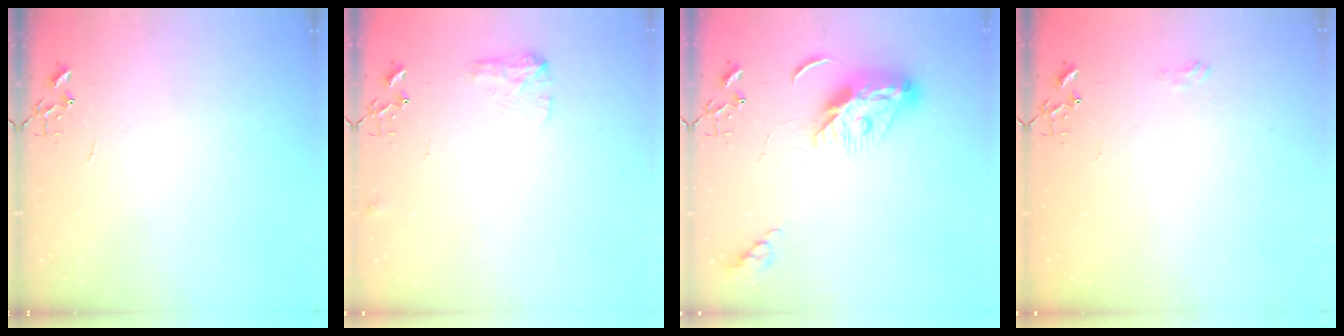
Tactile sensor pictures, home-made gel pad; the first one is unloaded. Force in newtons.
{"total": 8.3, "press": 8.2, "slide": 0.3}
{"total": 9.5, "press": 9.5, "slide": 0.5}
{"total": 6.5, "press": 6.5, "slide": 0.6}